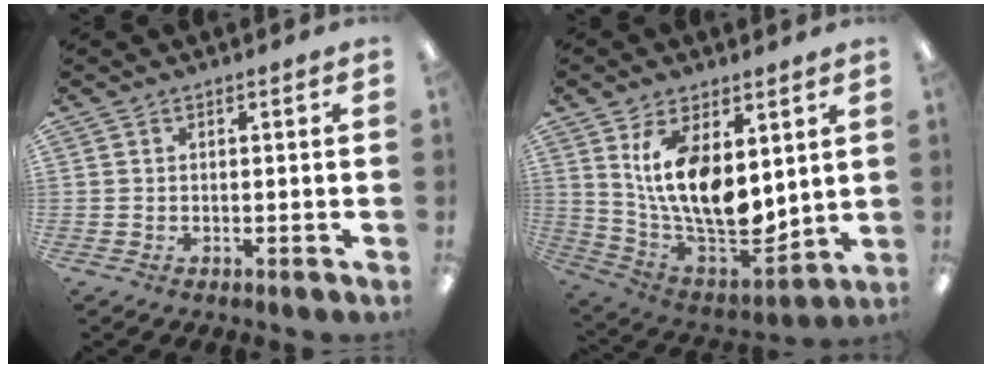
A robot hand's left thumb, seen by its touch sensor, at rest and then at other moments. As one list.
[{"total": 15.5, "force": [4.9, 8.7, 11.8], "torque": [-0.232, -0.048, 0.092]}]